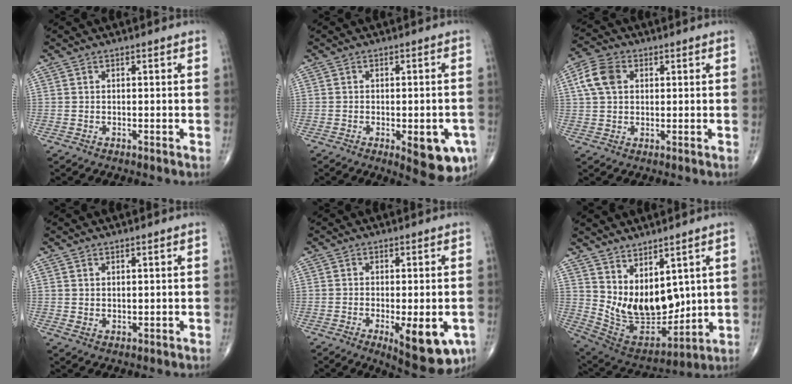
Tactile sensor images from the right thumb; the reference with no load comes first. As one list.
[{"total": 9.5, "force": [-3.5, 3.4, 8.2], "torque": [-0.077, 0.000, -0.034]}, {"total": 6.9, "force": [1.8, 4.8, 4.6], "torque": [-0.092, 0.012, 0.031]}, {"total": 1.6, "force": [1.0, 0.9, 0.9], "torque": [-0.009, -0.011, 0.023]}, {"total": 11.6, "force": [-4.0, 4.2, 10.1], "torque": [-0.120, -0.011, -0.044]}, {"total": 15.1, "force": [3.9, 8.5, 11.9], "torque": [-0.167, -0.039, 0.104]}]